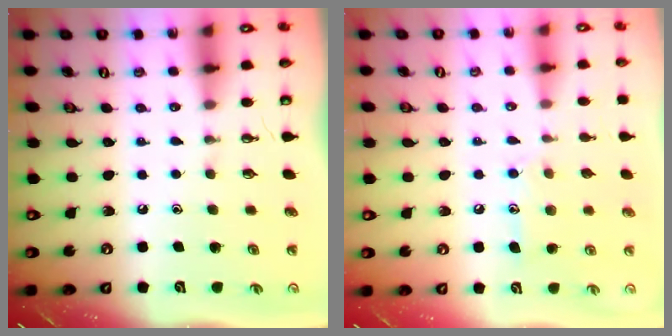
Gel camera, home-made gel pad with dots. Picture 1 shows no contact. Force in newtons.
{"total": 9.7, "press": 9.7, "slide": 0.6}